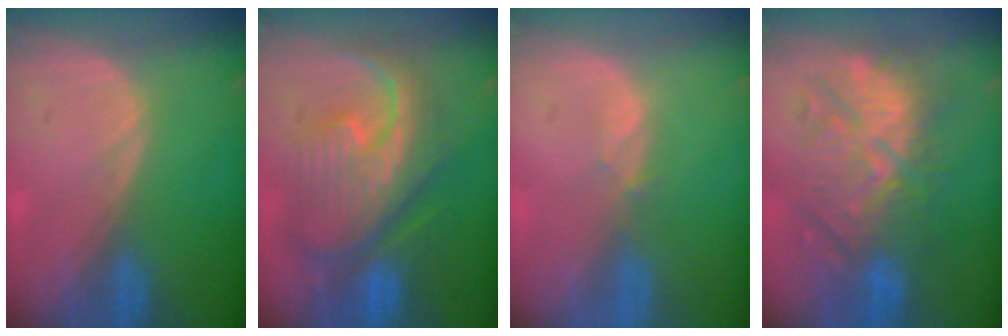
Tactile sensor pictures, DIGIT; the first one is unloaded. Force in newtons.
{"total": 12.1, "press": 12.0, "slide": 1.4}
{"total": 0.8, "press": 0.8, "slide": 0.3}
{"total": 10.6, "press": 10.6, "slide": 1.2}